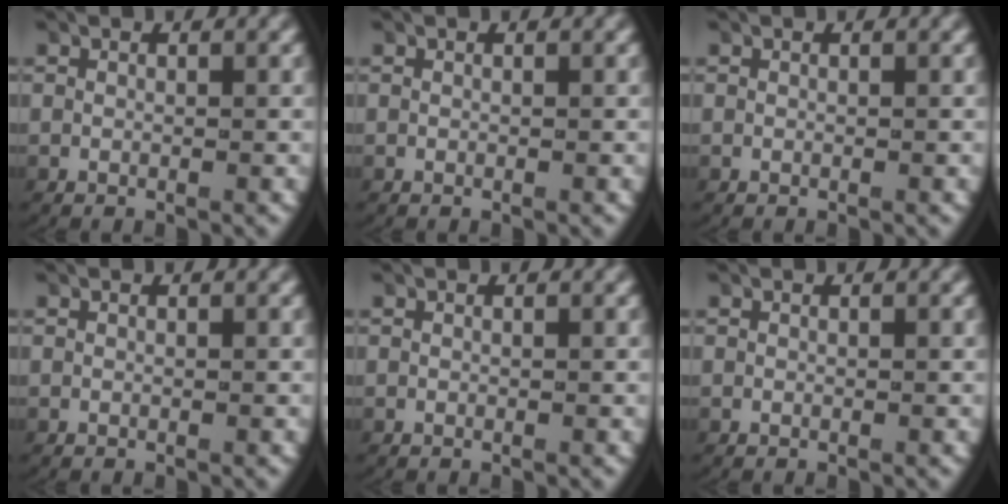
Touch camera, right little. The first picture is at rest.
{"total": 0.0}
{"total": 0.0}
{"total": 0.0}
{"total": 0.0}
{"total": 0.0}